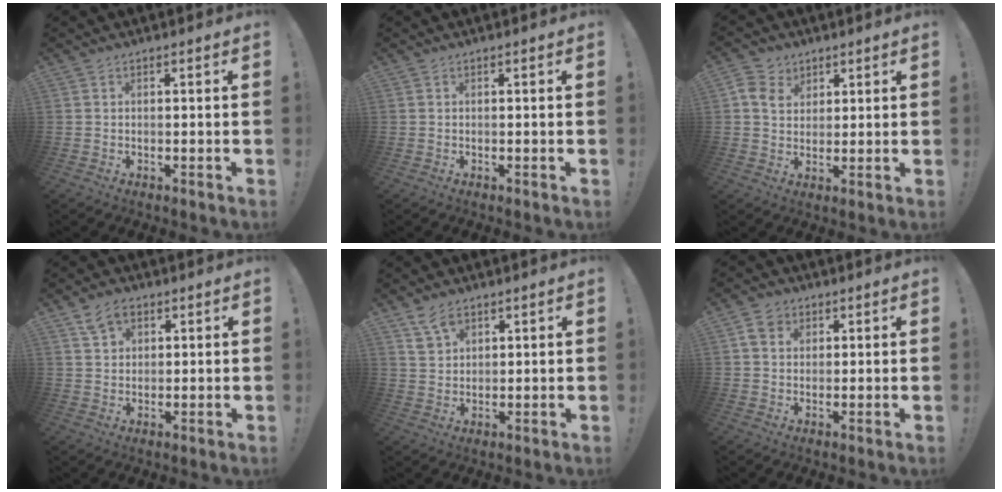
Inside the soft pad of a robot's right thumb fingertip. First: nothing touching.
{"total": 0.0}
{"total": 7.0, "force": [3.5, 5.5, 2.5], "torque": [-0.040, -0.014, 0.068]}
{"total": 5.4, "force": [3.5, 3.7, 1.9], "torque": [-0.031, -0.009, 0.066]}
{"total": 5.4, "force": [3.9, 3.3, 2.0], "torque": [-0.033, -0.015, 0.074]}
{"total": 5.8, "force": [2.4, 4.6, 2.6], "torque": [-0.041, 0.000, 0.046]}